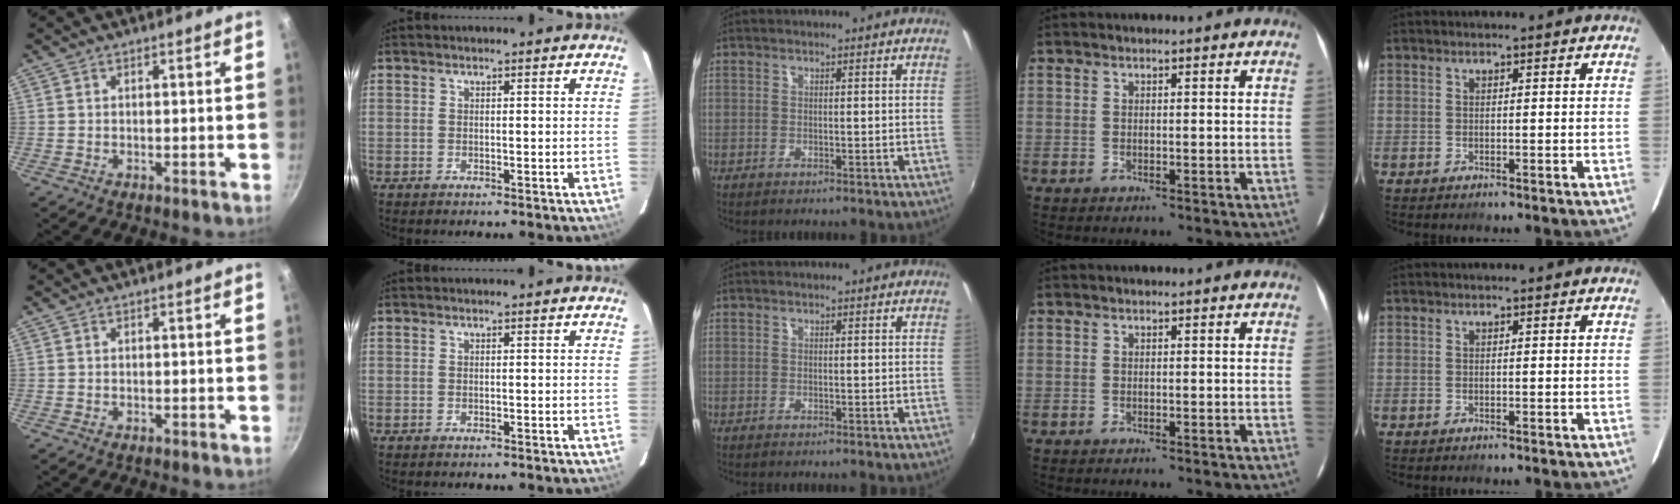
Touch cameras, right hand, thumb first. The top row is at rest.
{}